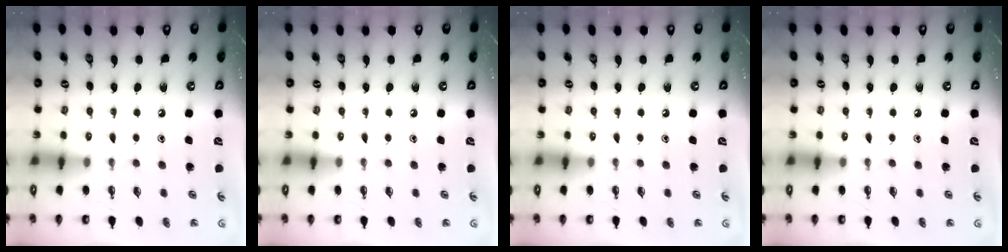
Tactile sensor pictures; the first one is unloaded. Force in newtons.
{"total": 0.0}
{"total": 0.0}
{"total": 0.0}